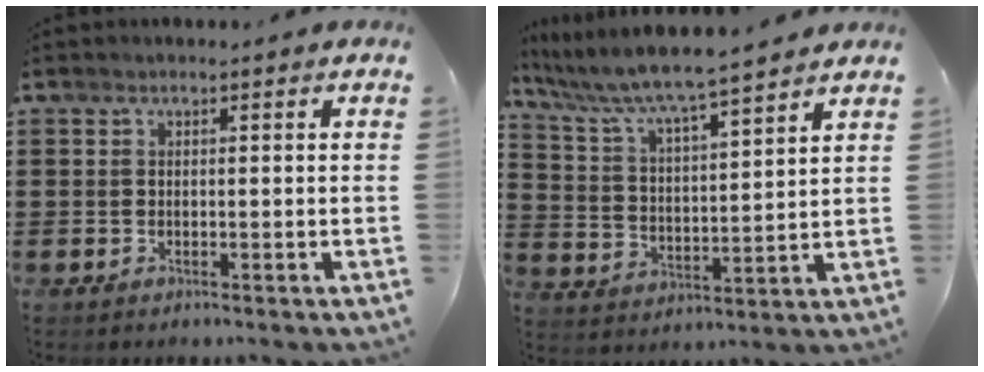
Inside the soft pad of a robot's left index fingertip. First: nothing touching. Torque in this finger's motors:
{"motor_torque": [1.41, -0.73, 0.39, 0.21]}